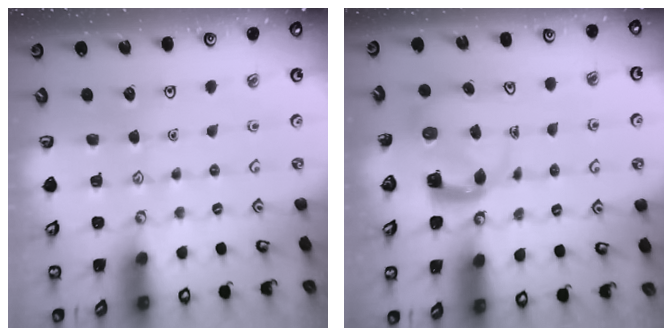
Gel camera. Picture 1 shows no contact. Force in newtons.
{"total": 4.3, "press": 4.3, "slide": 0.3}